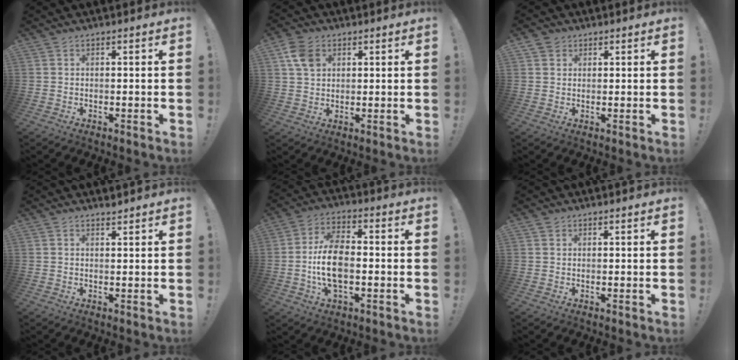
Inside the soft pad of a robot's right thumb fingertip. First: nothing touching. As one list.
[{"total": 7.5, "force": [2.9, 5.6, 4.0], "torque": [-0.065, 0.004, 0.061]}, {"total": 2.7, "force": [1.6, 2.1, 0.3], "torque": [-0.011, -0.001, 0.030]}, {"total": 1.4, "force": [1.3, -0.2, 0.1], "torque": [0.013, -0.014, 0.022]}, {"total": 12.7, "force": [-2.1, 7.2, 10.2], "torque": [-0.198, 0.008, -0.037]}, {"total": 0.8, "force": [0.5, 0.6, 0.0], "torque": [0.001, 0.000, 0.010]}]